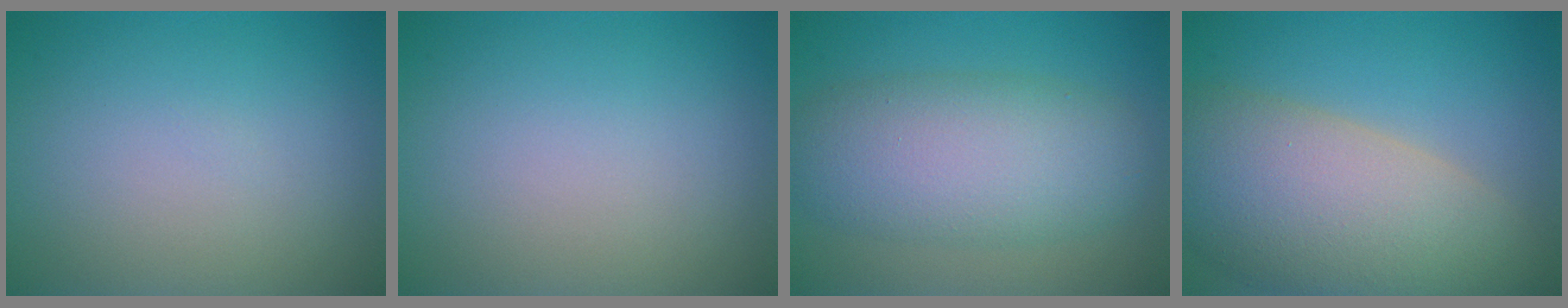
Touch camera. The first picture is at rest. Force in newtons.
{"total": 0.0}
{"total": 7.5, "press": 7.4, "slide": 0.4}
{"total": 11.3, "press": 11.3, "slide": 1.2}